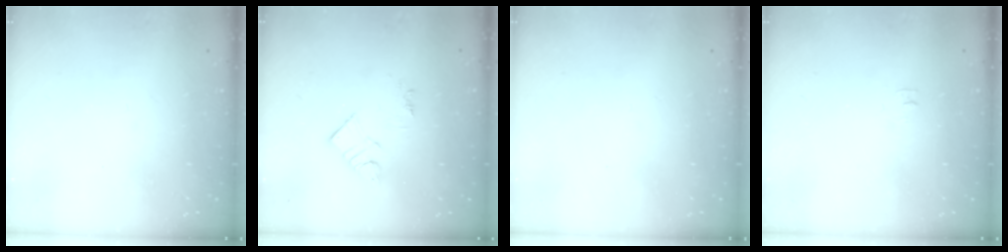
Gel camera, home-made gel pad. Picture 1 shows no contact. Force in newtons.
{"total": 6.9, "press": 6.8, "slide": 0.3}
{"total": 1.7, "press": 1.6, "slide": 0.1}
{"total": 4.6, "press": 4.5, "slide": 0.6}